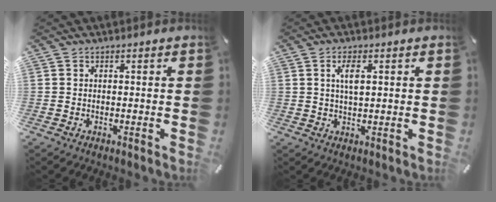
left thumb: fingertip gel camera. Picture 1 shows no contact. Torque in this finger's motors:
{"motor_torque": [0.53, 0.50, 0.22, -0.30, 0.04]}